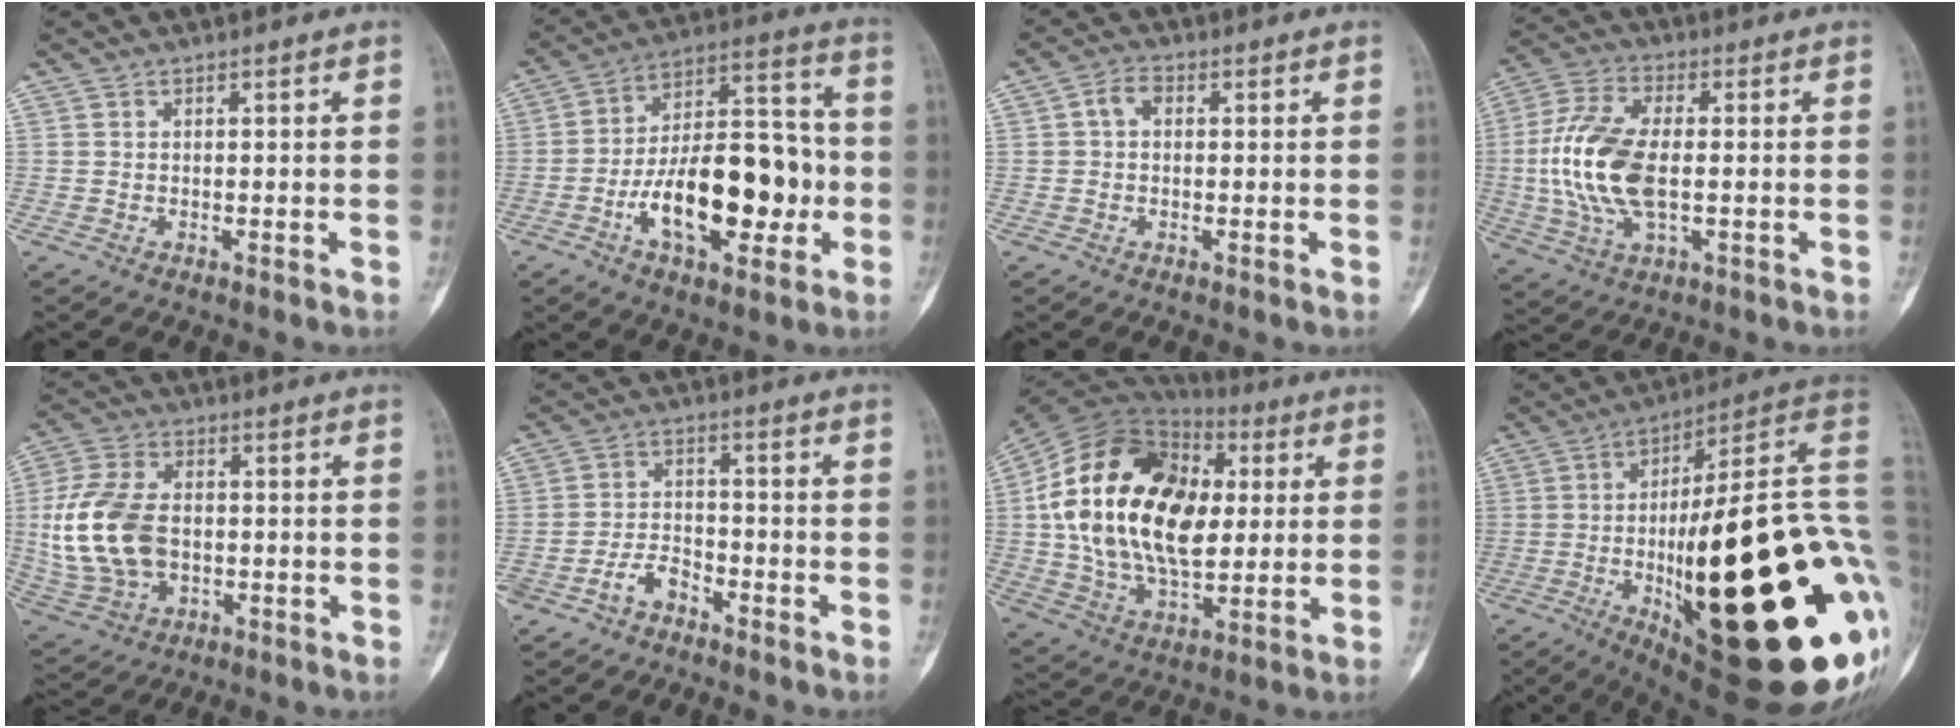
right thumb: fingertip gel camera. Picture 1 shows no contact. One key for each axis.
{"total": 21.0, "fx": -5.1, "fy": 10.6, "fz": 17.5, "tx": -0.251, "ty": 0.045, "tz": -0.080}
{"total": 3.1, "fx": 0.4, "fy": 2.2, "fz": 2.1, "tx": -0.031, "ty": 0.013, "tz": 0.002}
{"total": 15.0, "fx": -0.7, "fy": 7.6, "fz": 12.9, "tx": -0.276, "ty": 0.007, "tz": -0.014}
{"total": 16.0, "fx": -0.3, "fy": 10.6, "fz": 12.0, "tx": -0.243, "ty": 0.005, "tz": 0.003}
{"total": 5.7, "fx": -3.6, "fy": 3.5, "fz": 2.6, "tx": -0.040, "ty": 0.033, "tz": -0.066}
{"total": 28.8, "fx": 3.9, "fy": 17.3, "fz": 22.7, "tx": -0.414, "ty": 0.001, "tz": 0.066}
{"total": 44.0, "fx": -7.8, "fy": 12.7, "fz": 41.4, "tx": -0.507, "ty": 0.026, "tz": -0.111}